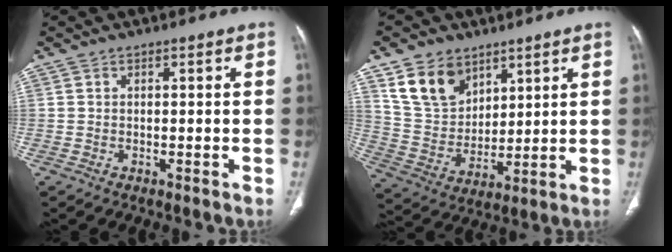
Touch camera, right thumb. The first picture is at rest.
{"total": 12.5, "force": [7.4, 8.4, 5.5], "torque": [-0.078, -0.037, 0.154]}